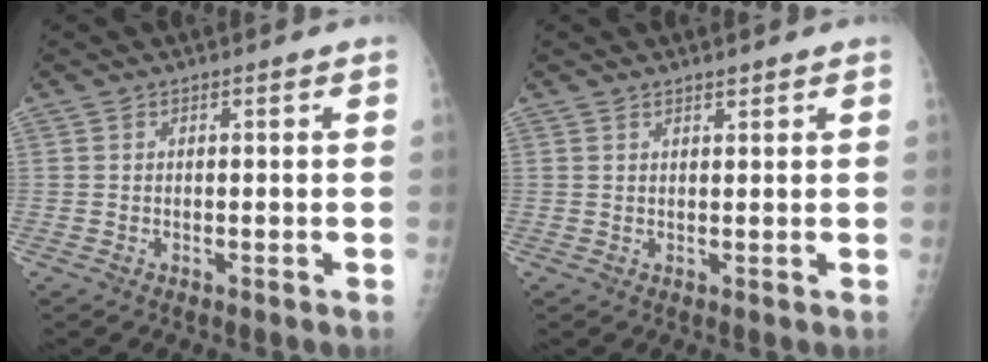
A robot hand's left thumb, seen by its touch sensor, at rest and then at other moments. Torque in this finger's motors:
{"motor_torque": [-0.11, -0.07, -0.22, -0.27, 0.00]}